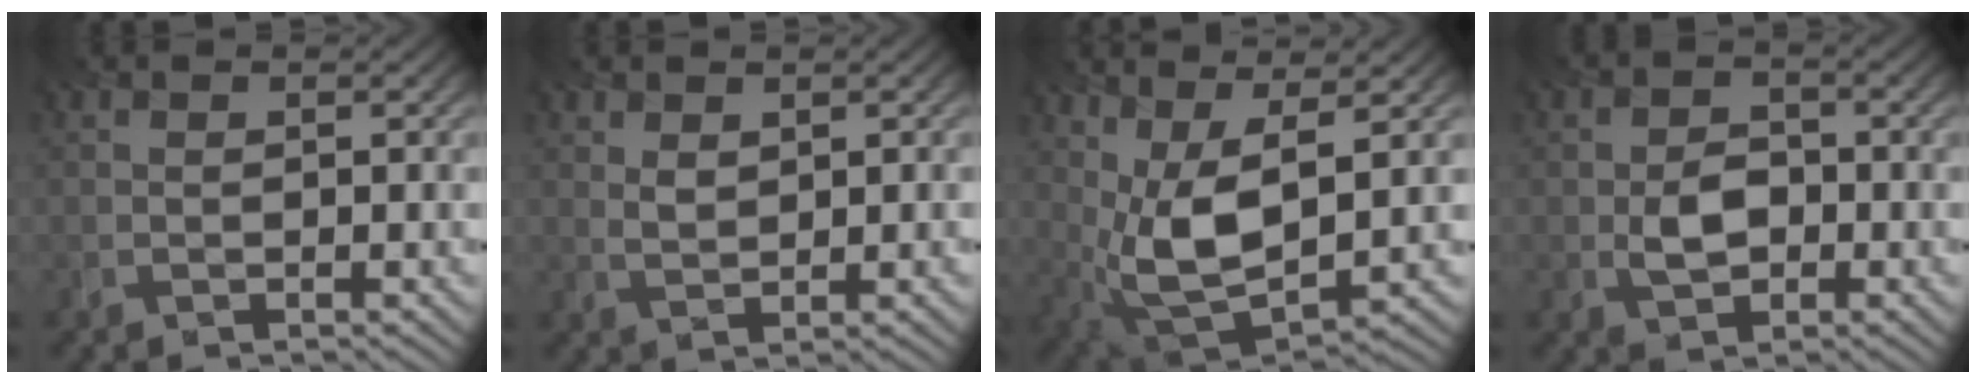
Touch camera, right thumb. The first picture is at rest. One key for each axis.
{"total": 1.9, "fx": 1.0, "fy": 1.0, "fz": 1.2, "tx": -0.031, "ty": 0.000, "tz": 0.025}
{"total": 9.6, "fx": 2.3, "fy": 4.3, "fz": 8.3, "tx": -0.194, "ty": -0.004, "tz": 0.048}
{"total": 3.7, "fx": -0.7, "fy": 2.6, "fz": 2.6, "tx": -0.052, "ty": 0.001, "tz": -0.013}